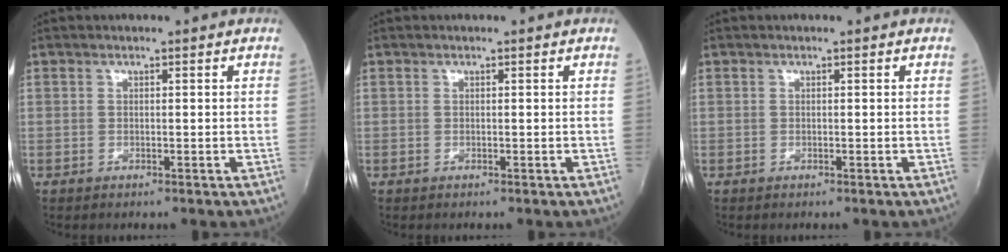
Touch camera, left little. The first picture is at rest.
{"total": 0.0}
{"total": 0.0}